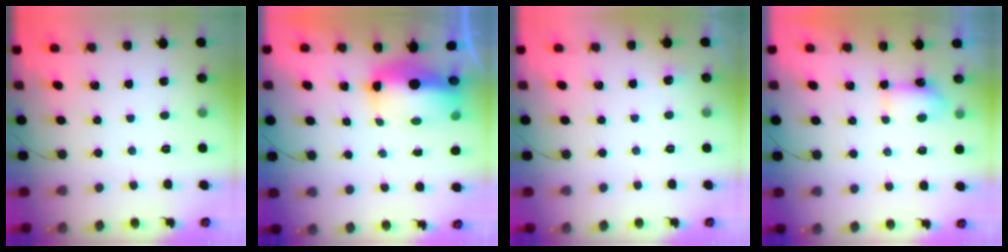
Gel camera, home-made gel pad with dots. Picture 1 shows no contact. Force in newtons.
{"total": 10.1, "press": 9.9, "slide": 2.0}
{"total": 7.4, "press": 2.7, "slide": 6.9}
{"total": 4.2, "press": 4.0, "slide": 1.0}